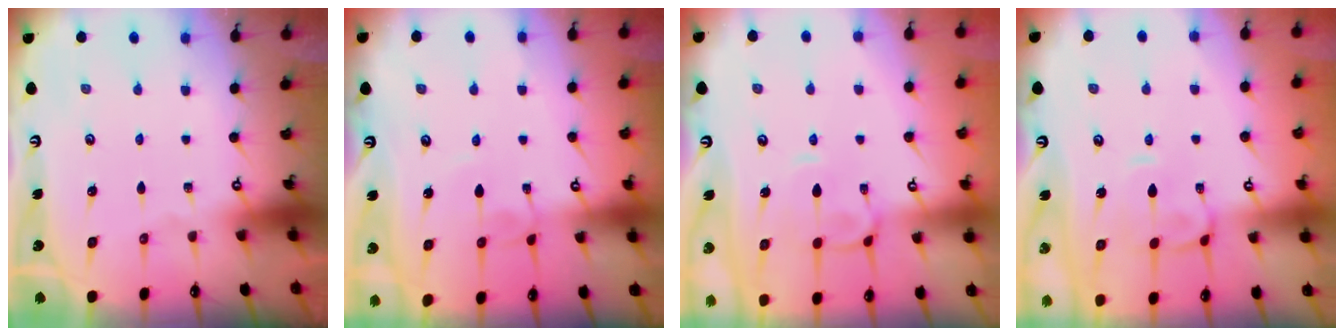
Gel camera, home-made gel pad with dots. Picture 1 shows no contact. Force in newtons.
{"total": 3.6, "press": 3.6, "slide": 0.1}
{"total": 1.8, "press": 1.5, "slide": 0.9}
{"total": 1.4, "press": 1.1, "slide": 0.9}